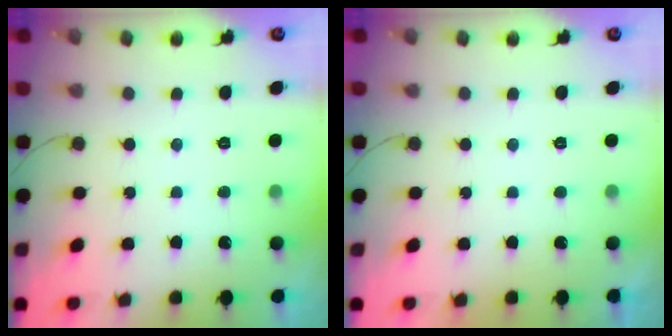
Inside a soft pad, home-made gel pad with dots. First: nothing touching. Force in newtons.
{"total": 2.1, "press": 2.1, "slide": 0.4}